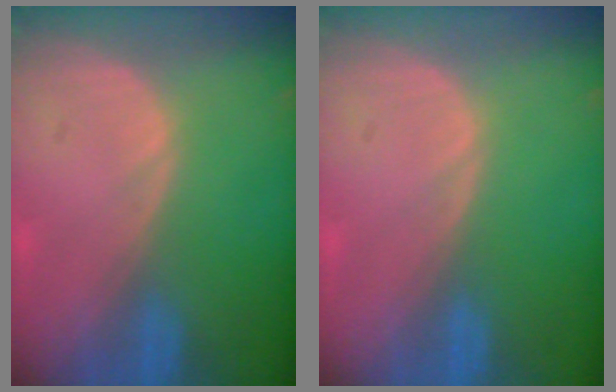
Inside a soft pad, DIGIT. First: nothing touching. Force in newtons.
{"total": 0.0}